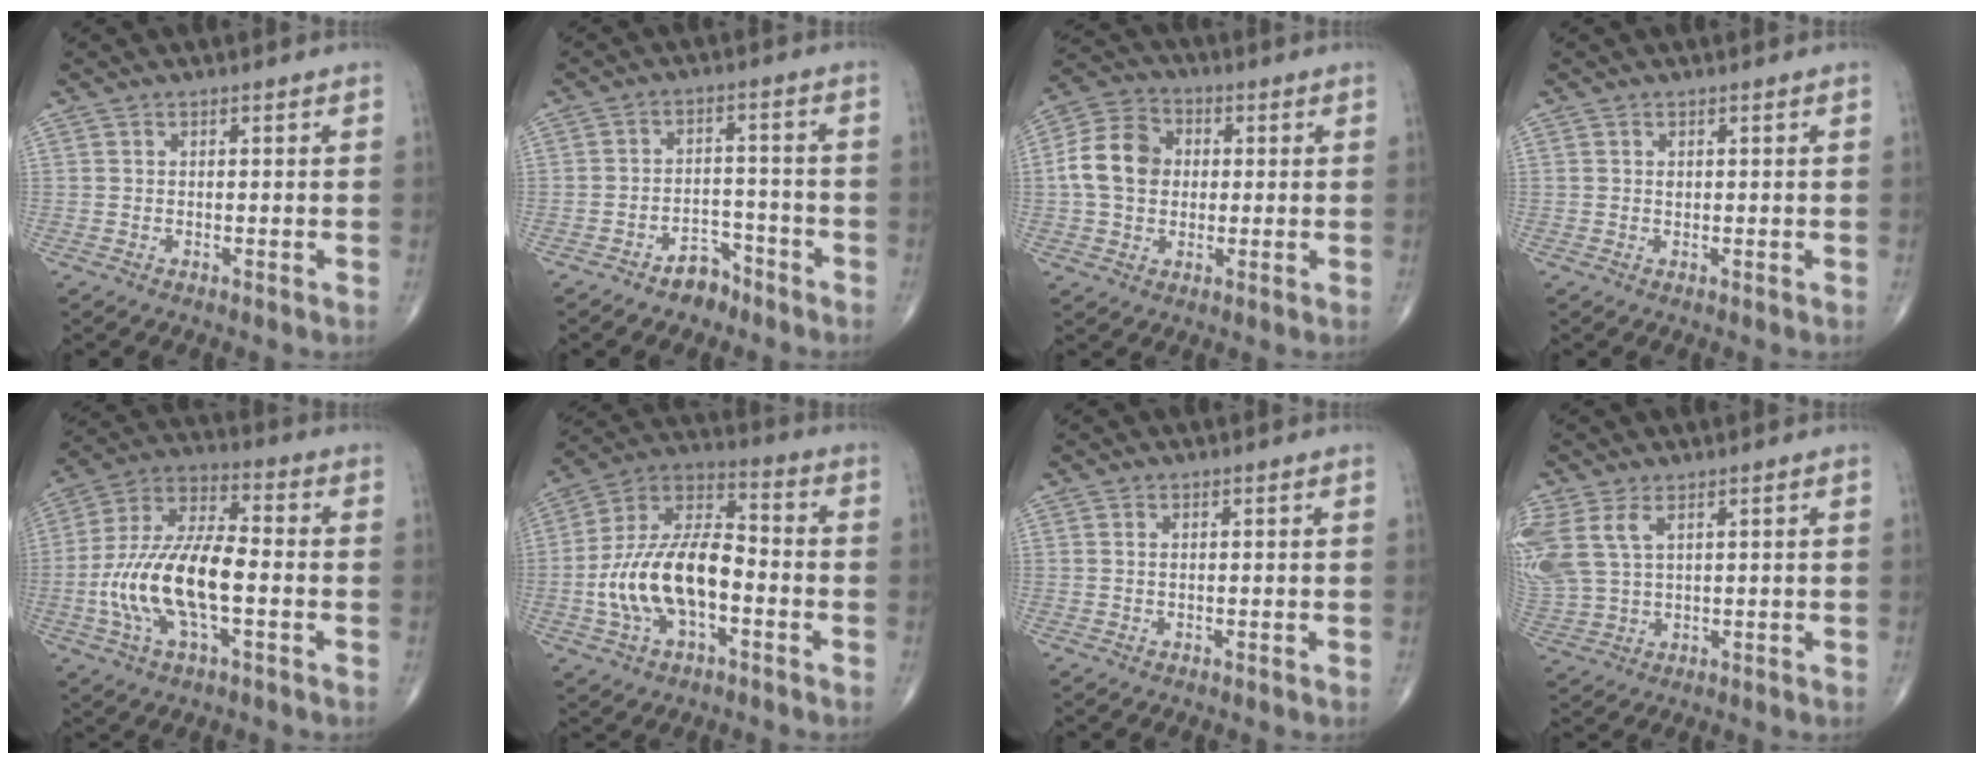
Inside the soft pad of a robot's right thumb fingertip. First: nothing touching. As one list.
[{"total": 5.2, "force": [-4.0, 3.1, 1.6], "torque": [-0.002, 0.040, -0.061]}, {"total": 11.0, "force": [0.5, 8.7, 6.7], "torque": [-0.109, 0.021, 0.001]}, {"total": 0.7, "force": [0.2, 0.5, 0.5], "torque": [-0.006, 0.000, 0.005]}, {"total": 17.4, "force": [-3.6, 7.2, 15.4], "torque": [-0.309, 0.033, -0.068]}, {"total": 17.8, "force": [-3.9, 9.2, 14.7], "torque": [-0.274, 0.042, -0.073]}, {"total": 0.6, "force": [0.2, 0.3, 0.5], "torque": [-0.014, 0.004, 0.006]}, {"total": 10.0, "force": [4.1, 5.5, 7.3], "torque": [-0.190, 0.000, 0.096]}]